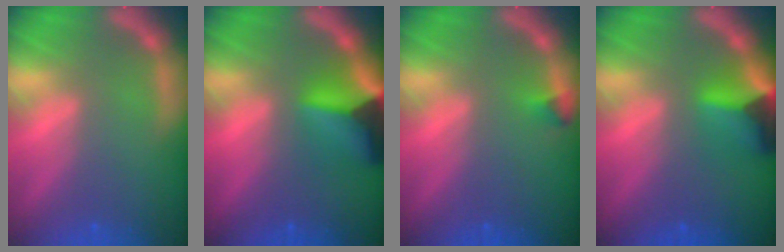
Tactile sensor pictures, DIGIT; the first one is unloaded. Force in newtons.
{"total": 8.4}
{"total": 0.9}
{"total": 5.9}